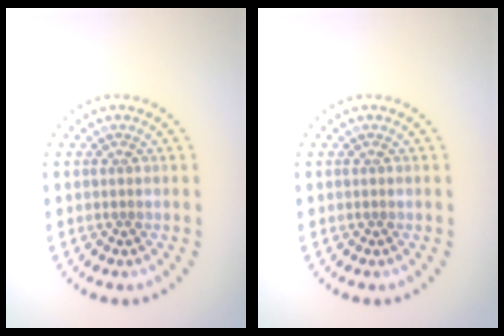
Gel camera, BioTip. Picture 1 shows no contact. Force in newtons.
{"total": 0.0}